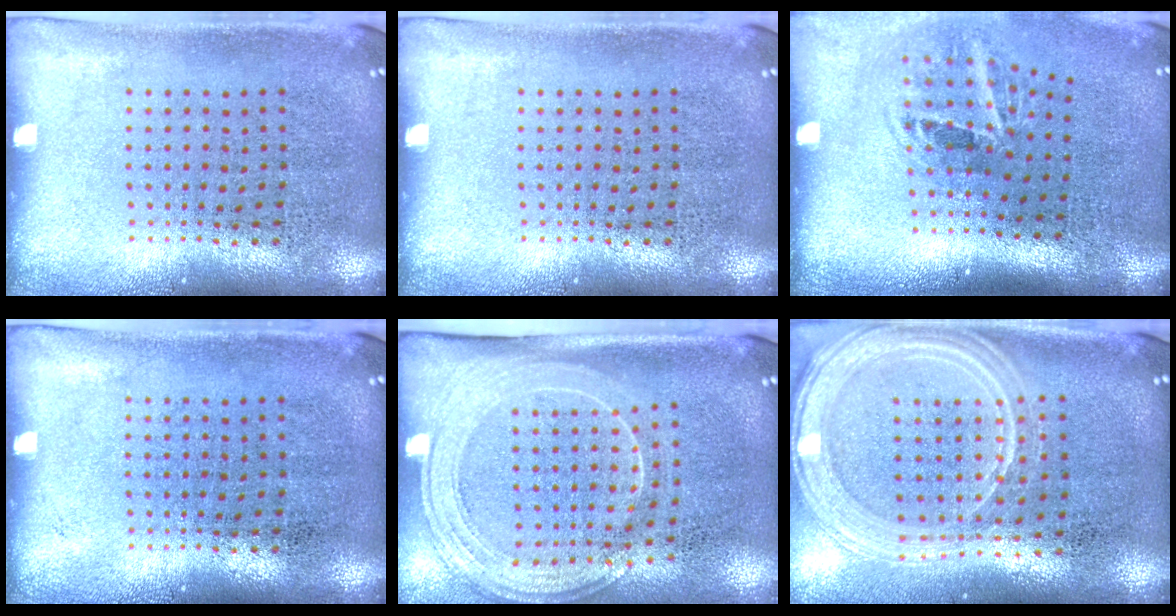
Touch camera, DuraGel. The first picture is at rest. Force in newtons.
{"total": 0.0}
{"total": 2.0, "press": 1.2, "slide": 1.6}
{"total": 0.0}
{"total": 2.0, "press": 1.8, "slide": 1.0}
{"total": 1.7, "press": 1.6, "slide": 0.4}